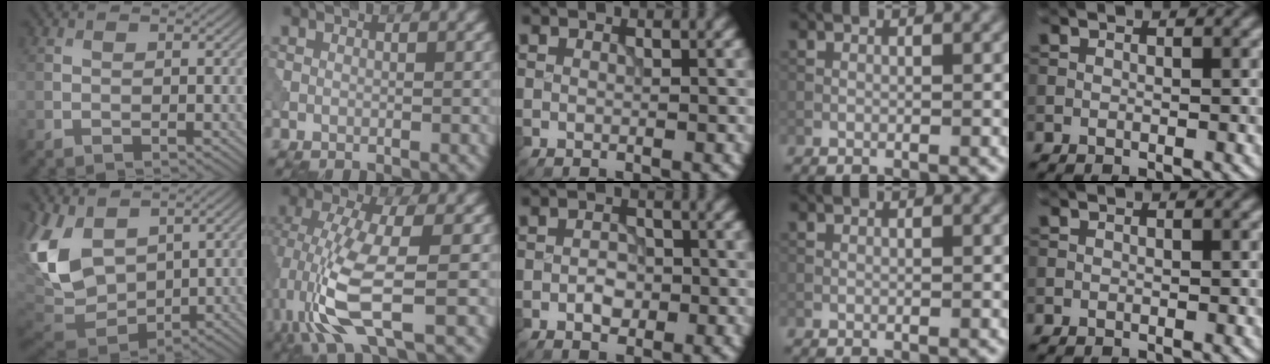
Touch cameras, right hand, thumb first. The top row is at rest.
{"thumb": {"total": 11.2, "force": [2.7, 7.6, 7.7], "torque": [-0.216, -0.005, 0.045]}, "index": {"total": 8.2, "force": [-2.4, 2.3, 7.5], "torque": [-0.178, -0.008, -0.051]}, "middle": {"total": 2.0, "force": [-0.7, 1.3, 1.3], "torque": [-0.021, 0.002, -0.014]}}